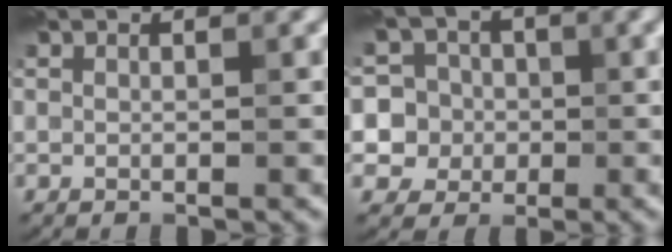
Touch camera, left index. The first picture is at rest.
{"total": 7.4, "force": [1.6, 6.8, 2.4], "torque": [-0.044, 0.024, 0.009]}